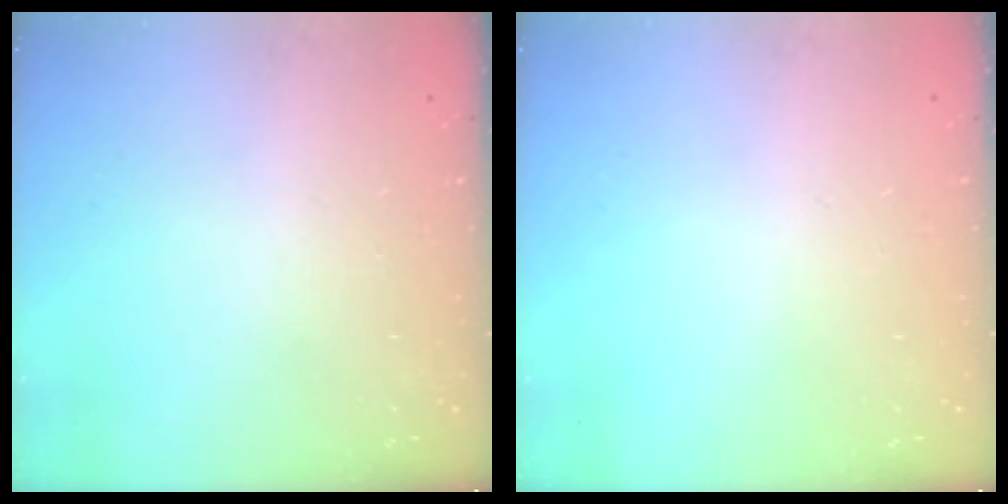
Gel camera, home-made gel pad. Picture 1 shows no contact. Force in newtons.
{"total": 0.0}